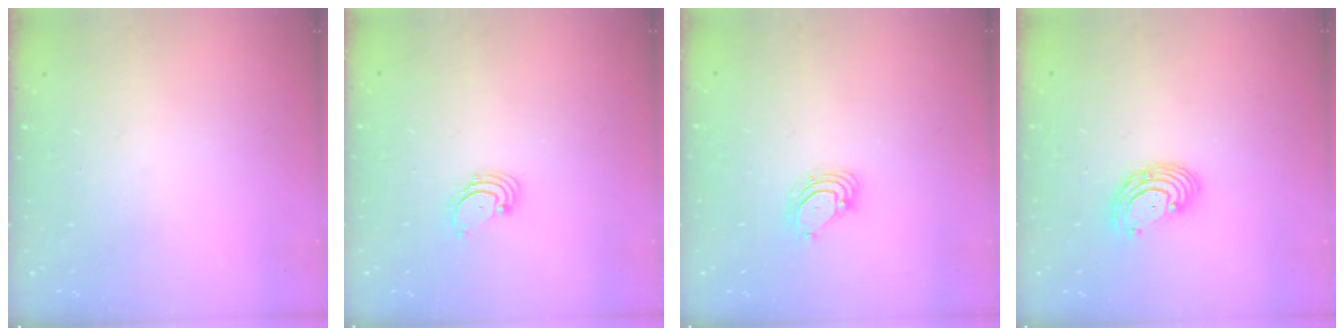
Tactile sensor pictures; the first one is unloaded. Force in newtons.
{"total": 1.7, "press": 1.6, "slide": 0.2}
{"total": 3.9, "press": 3.9, "slide": 0.3}
{"total": 5.8, "press": 5.8, "slide": 0.7}